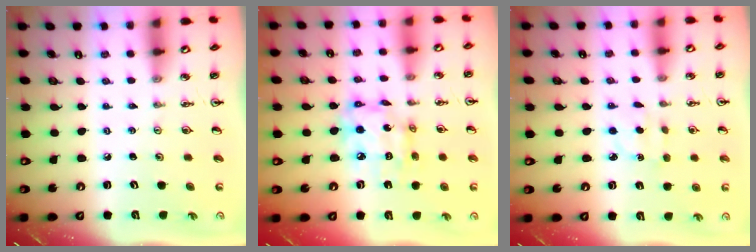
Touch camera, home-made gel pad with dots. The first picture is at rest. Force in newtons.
{"total": 11.9, "press": 11.9, "slide": 1.3}
{"total": 3.2, "press": 3.1, "slide": 0.4}